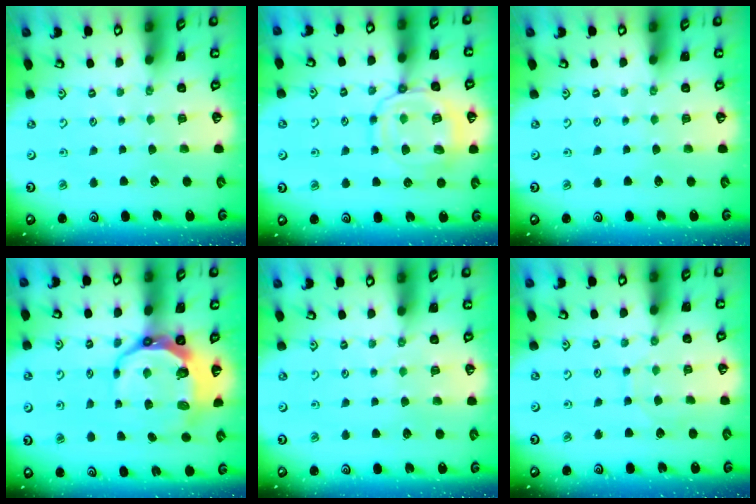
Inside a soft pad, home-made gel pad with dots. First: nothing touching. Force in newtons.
{"total": 13.7, "press": 13.7, "slide": 1.1}
{"total": 0.0}
{"total": 11.1, "press": 10.3, "slide": 4.2}
{"total": 2.5, "press": 2.4, "slide": 0.4}
{"total": 5.0, "press": 4.9, "slide": 0.5}